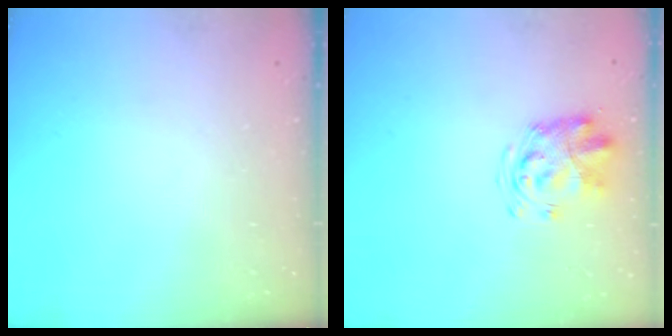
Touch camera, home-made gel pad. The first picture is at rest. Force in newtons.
{"total": 3.4, "press": 3.3, "slide": 0.9}